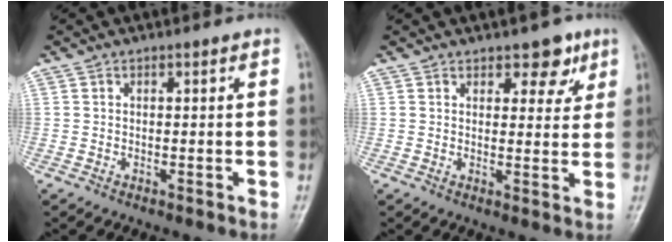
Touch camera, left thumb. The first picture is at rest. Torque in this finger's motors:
{"motor_torque": [0.03, -0.05, -0.21, -0.01, 0.09]}